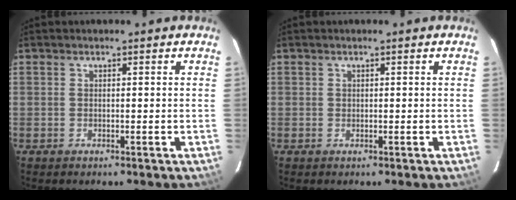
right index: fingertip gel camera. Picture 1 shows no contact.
{"total": 0.0}